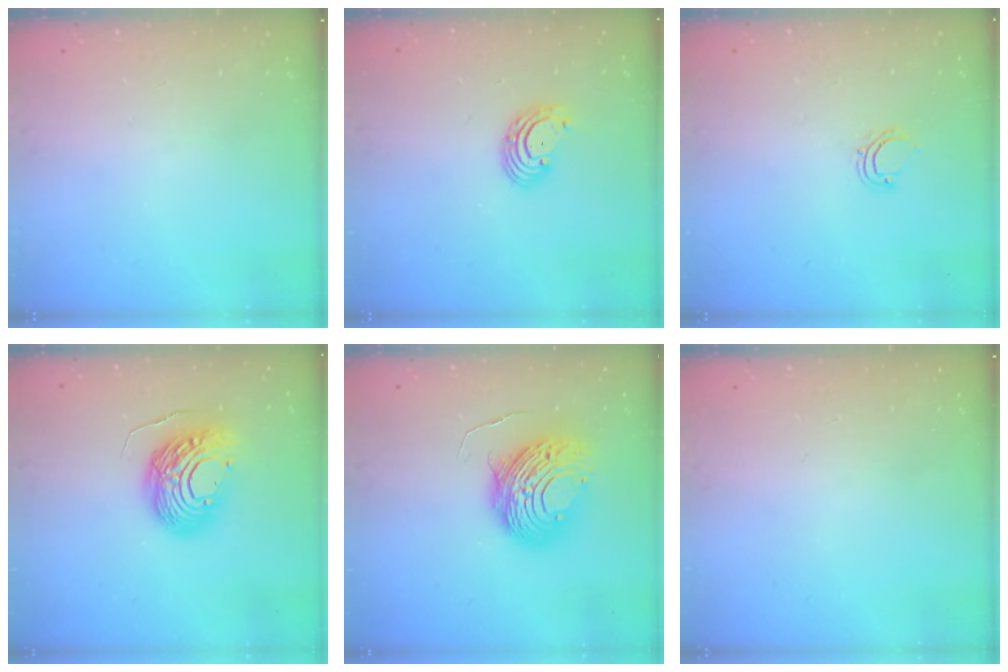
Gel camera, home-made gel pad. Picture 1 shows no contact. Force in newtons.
{"total": 3.5, "press": 3.5, "slide": 0.2}
{"total": 4.8, "press": 4.7, "slide": 0.7}
{"total": 13.0, "press": 13.0, "slide": 1.1}
{"total": 12.7, "press": 12.7, "slide": 1.3}
{"total": 0.0}